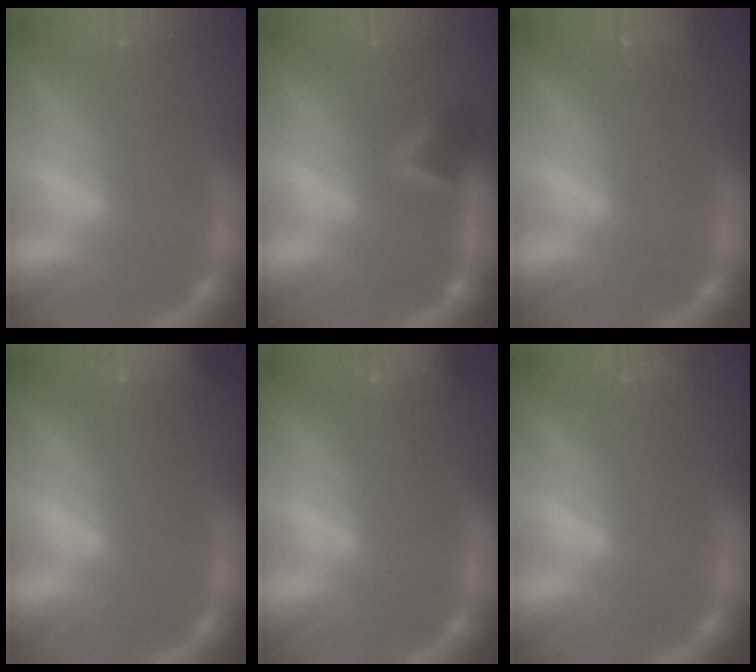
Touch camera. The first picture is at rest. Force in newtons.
{"total": 3.4}
{"total": 1.9}
{"total": 7.9}
{"total": 5.9}
{"total": 0.9}